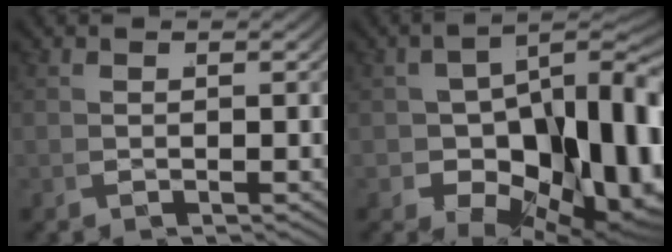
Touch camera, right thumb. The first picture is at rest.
{"total": 18.6, "force": [-4.1, 11.6, 13.9], "torque": [-0.215, -0.071, -0.019]}